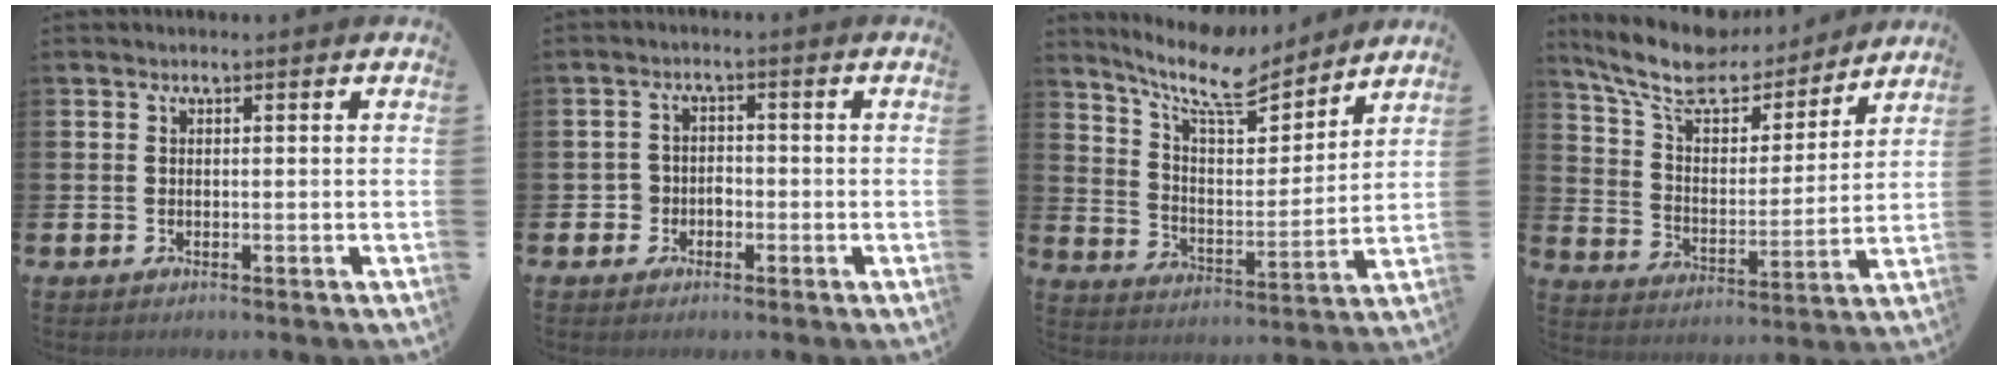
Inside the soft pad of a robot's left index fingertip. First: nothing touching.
{"total": 2.6, "force": [-1.3, 2.2, 0.1], "torque": [-0.009, 0.004, -0.032]}
{"total": 10.7, "force": [9.3, 2.9, 4.4], "torque": [-0.106, -0.067, 0.161]}
{"total": 11.3, "force": [10.0, 3.5, 4.0], "torque": [-0.113, -0.062, 0.173]}